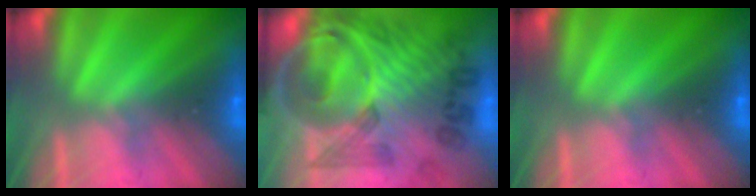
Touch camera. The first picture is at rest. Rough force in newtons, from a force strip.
{"total": 6.0}
{"total": 0.0}